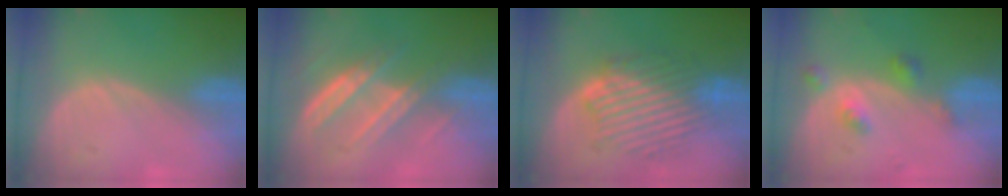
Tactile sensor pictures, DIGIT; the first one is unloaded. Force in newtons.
{"total": 6.6, "press": 6.4, "slide": 1.7}
{"total": 9.0, "press": 9.0, "slide": 1.2}
{"total": 4.4, "press": 4.0, "slide": 2.0}